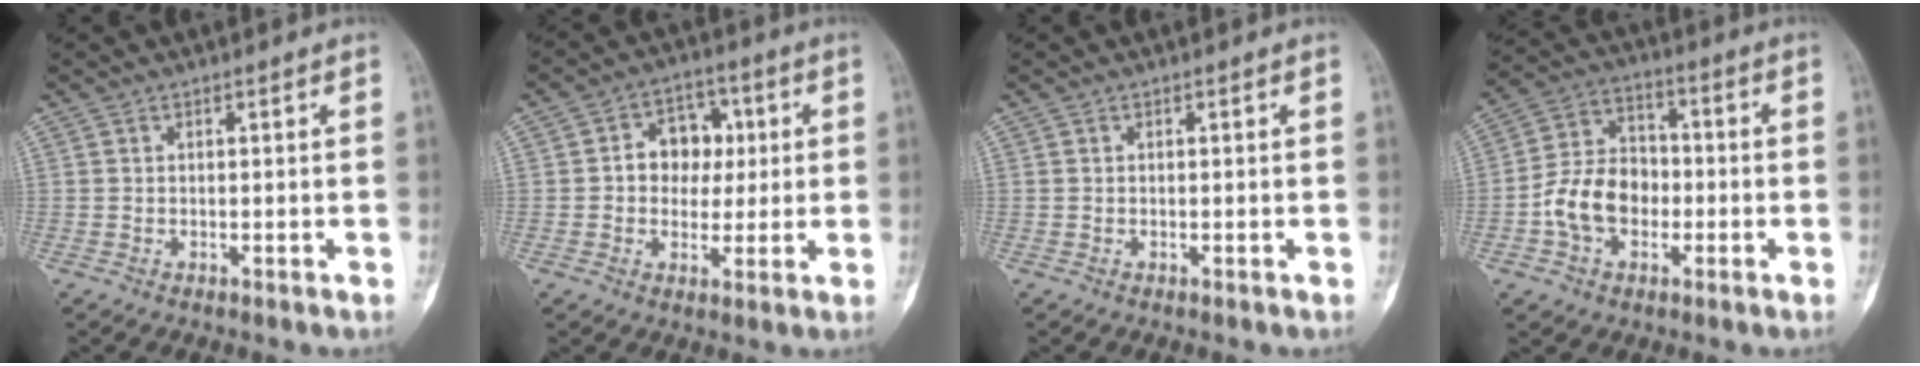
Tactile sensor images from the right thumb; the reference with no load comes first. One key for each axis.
{"total": 9.0, "fx": 1.0, "fy": 7.0, "fz": 5.4, "tx": -0.032, "ty": 0.014, "tz": 0.011}
{"total": 0.0}
{"total": 11.5, "fx": -2.7, "fy": 8.5, "fz": 7.2, "tx": -0.114, "ty": 0.036, "tz": -0.055}